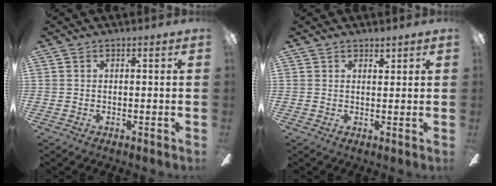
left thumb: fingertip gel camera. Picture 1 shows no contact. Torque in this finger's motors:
{"motor_torque": [0.31, -0.04, -0.26, -0.23, -0.01]}